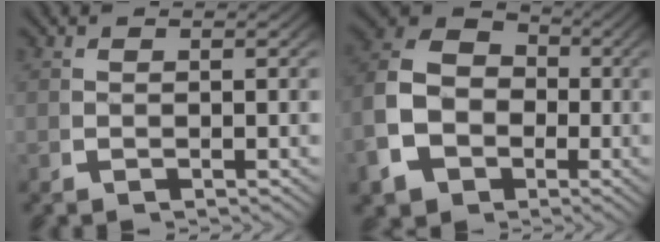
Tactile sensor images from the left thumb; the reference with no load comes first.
{"total": 14.0, "force": [0.4, 11.7, 7.7], "torque": [-0.178, -0.020, 0.009]}